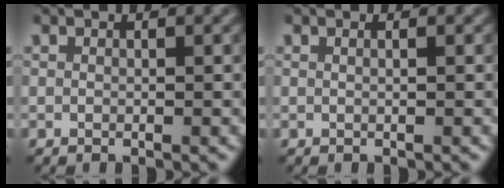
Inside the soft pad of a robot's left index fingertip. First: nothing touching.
{"total": 1.0, "force": [0.0, 0.5, 0.9], "torque": [0.005, 0.001, -0.011]}